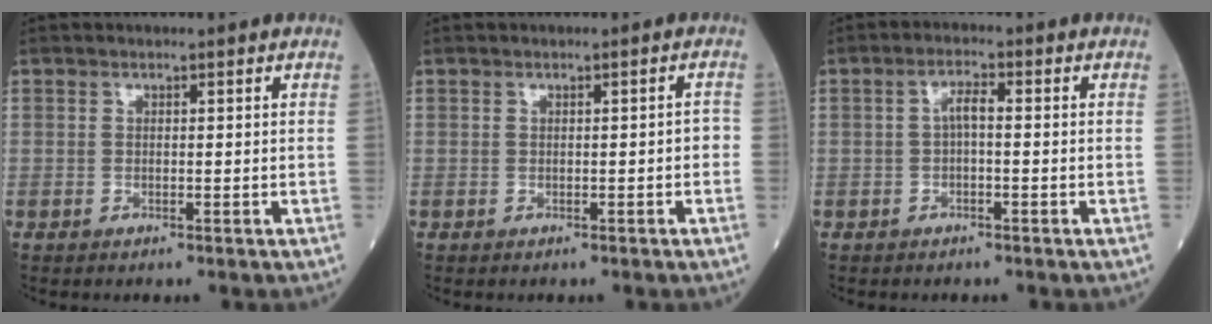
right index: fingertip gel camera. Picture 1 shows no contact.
{"total": 1.1, "force": [-0.3, 0.4, 0.9], "torque": [-0.007, 0.003, -0.004]}
{"total": 2.5, "force": [-0.2, 0.7, 2.4], "torque": [-0.045, 0.007, -0.003]}